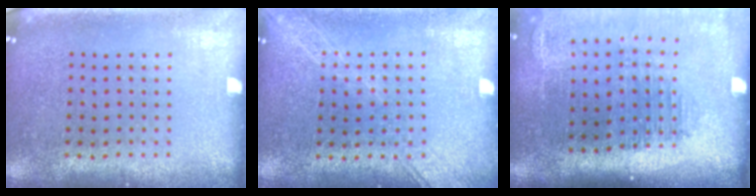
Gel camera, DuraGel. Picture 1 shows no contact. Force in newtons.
{"total": 1.6, "press": 1.5, "slide": 0.2}
{"total": 2.1, "press": 1.7, "slide": 1.2}